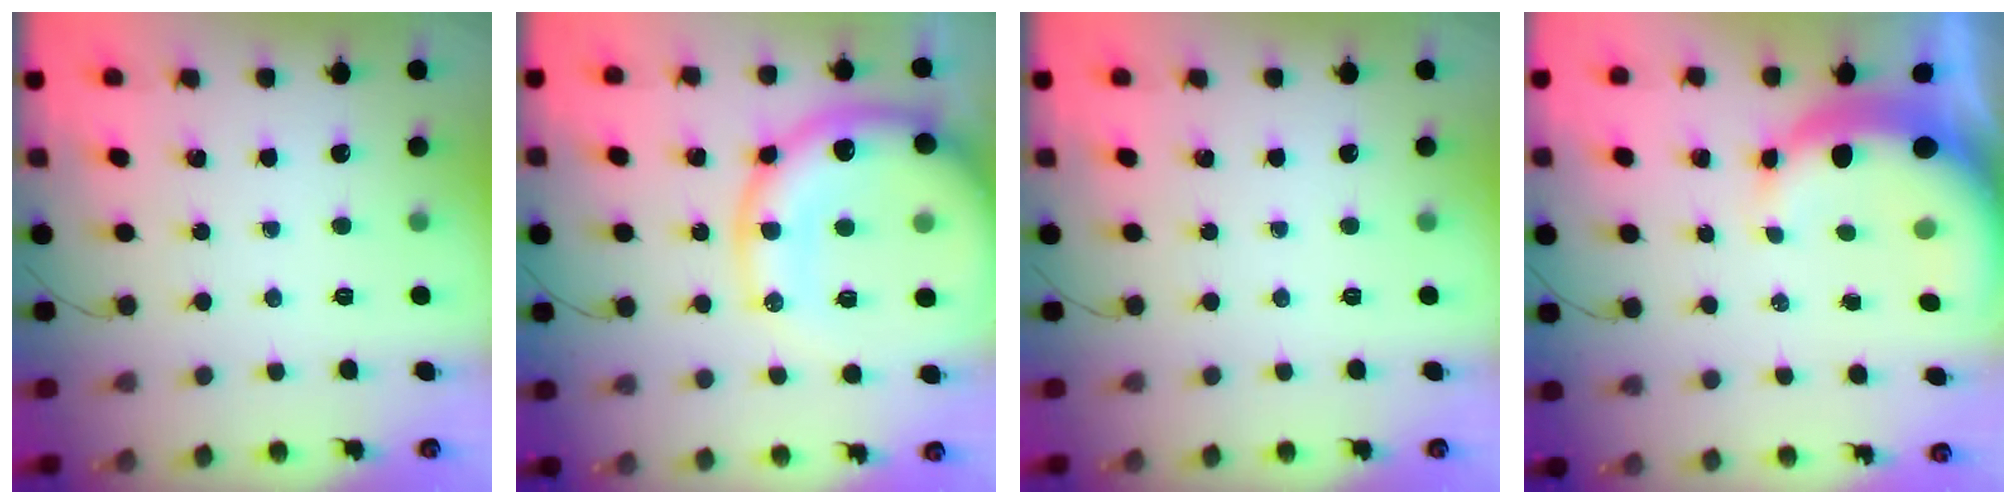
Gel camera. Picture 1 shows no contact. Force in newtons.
{"total": 25.5, "press": 25.0, "slide": 4.9}
{"total": 0.0}
{"total": 10.3, "press": 10.1, "slide": 2.2}